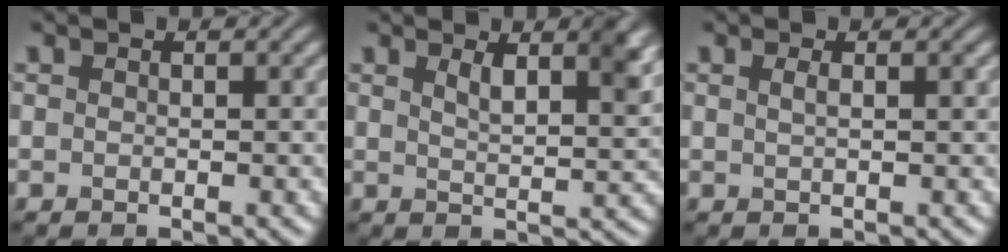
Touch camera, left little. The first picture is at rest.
{"total": 4.5, "force": [2.3, 1.4, 3.6], "torque": [-0.050, -0.002, 0.035]}
{"total": 1.1, "force": [0.4, 0.3, 0.9], "torque": [-0.013, 0.004, 0.004]}